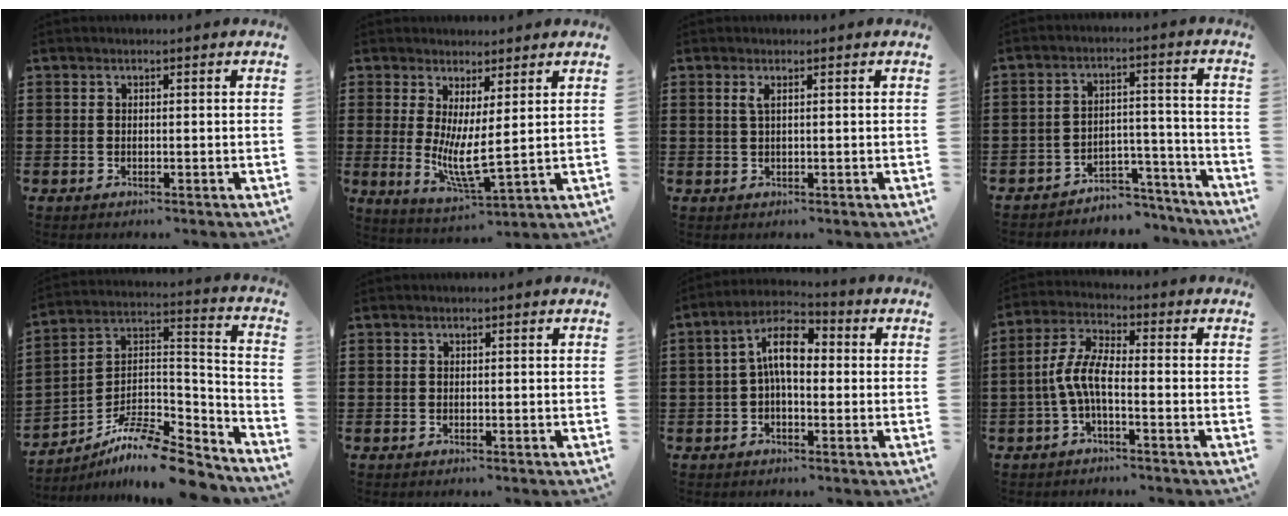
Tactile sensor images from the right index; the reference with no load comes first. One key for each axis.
{"total": 6.4, "fx": 1.5, "fy": 1.5, "fz": 6.0, "tx": -0.107, "ty": -0.020, "tz": 0.028}
{"total": 1.2, "fx": 0.4, "fy": 0.1, "fz": 1.1, "tx": -0.023, "ty": 0.001, "tz": 0.006}
{"total": 4.3, "fx": -4.0, "fy": 1.4, "fz": 0.8, "tx": -0.019, "ty": 0.007, "tz": -0.081}
{"total": 10.5, "fx": -9.0, "fy": 2.2, "fz": 5.1, "tx": -0.100, "ty": 0.014, "tz": -0.181}
{"total": 0.0}
{"total": 7.9, "fx": 0.3, "fy": 3.5, "fz": 7.1, "tx": -0.147, "ty": 0.011, "tz": 0.002}
{"total": 6.0, "fx": -2.0, "fy": 1.7, "fz": 5.4, "tx": -0.131, "ty": -0.008, "tz": -0.045}